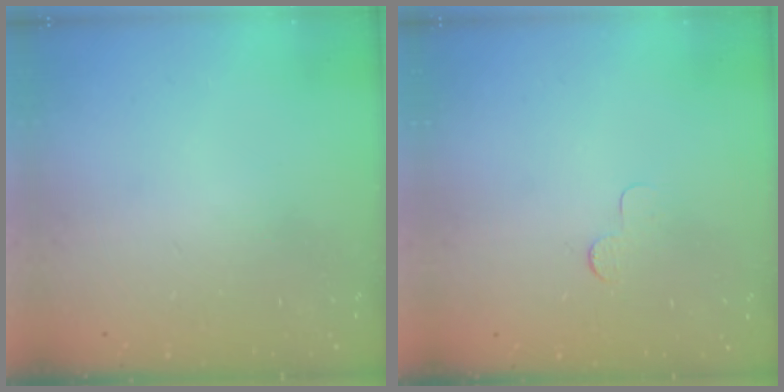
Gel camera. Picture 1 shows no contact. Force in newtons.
{"total": 3.0, "press": 2.9, "slide": 0.3}